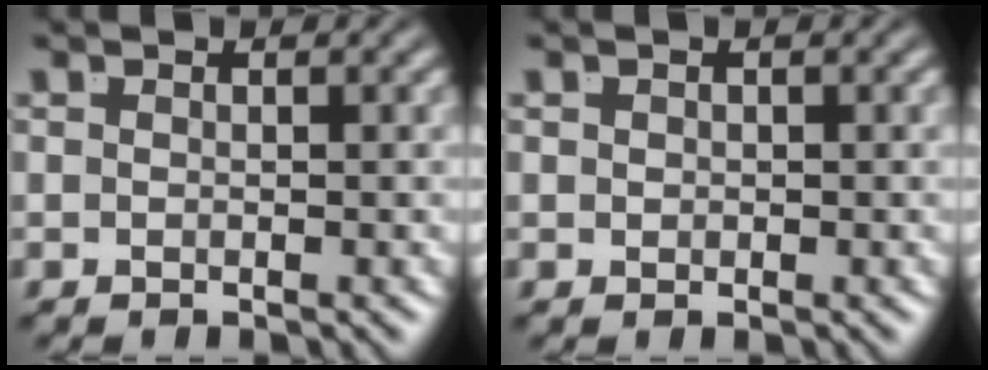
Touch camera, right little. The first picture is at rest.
{"total": 0.0}